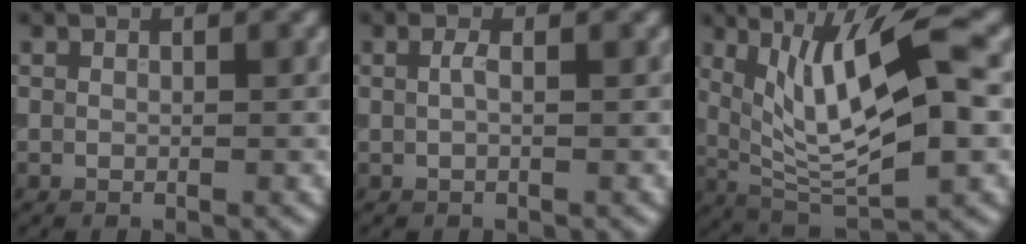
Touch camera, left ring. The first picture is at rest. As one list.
[{"total": 0.8, "force": [0.2, 0.2, 0.8], "torque": [-0.018, 0.001, 0.002]}, {"total": 10.7, "force": [2.4, 3.1, 9.9], "torque": [-0.170, -0.002, 0.047]}]